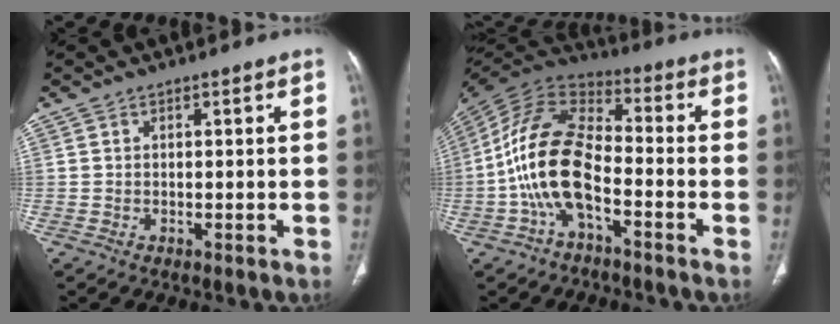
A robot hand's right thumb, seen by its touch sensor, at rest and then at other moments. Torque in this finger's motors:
{"motor_torque": [1.84, 3.02, 2.01, -0.75, 0.71]}